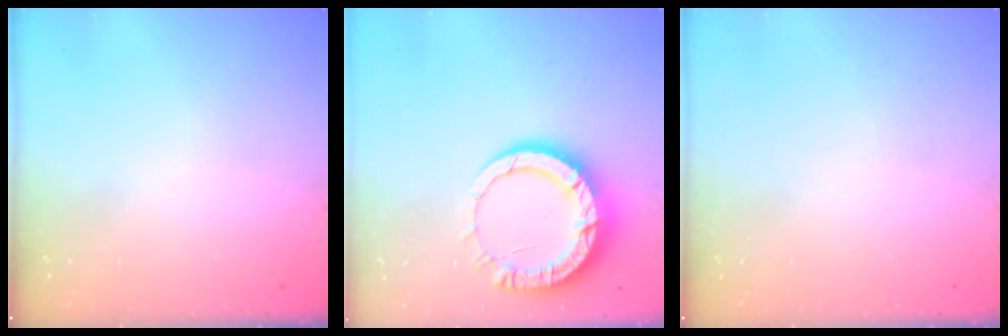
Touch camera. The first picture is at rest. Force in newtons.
{"total": 13.5, "press": 13.4, "slide": 1.5}
{"total": 0.0}